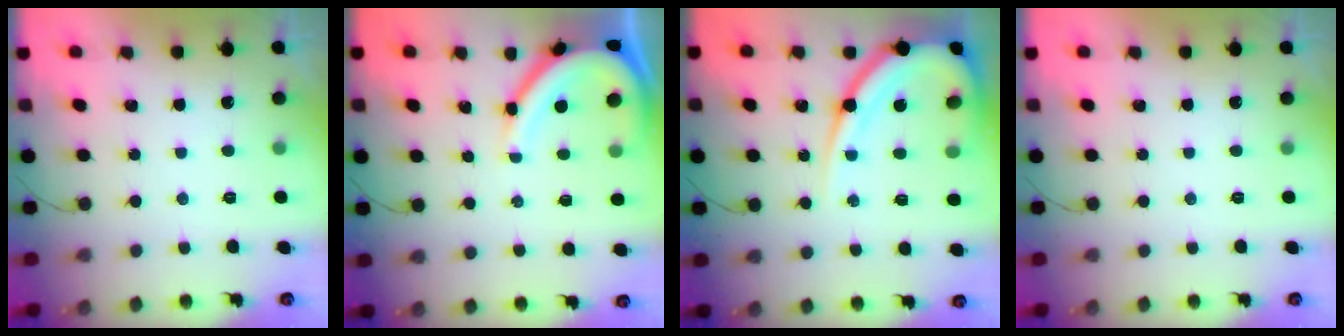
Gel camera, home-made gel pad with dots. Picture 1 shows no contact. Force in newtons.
{"total": 11.1, "press": 11.0, "slide": 1.0}
{"total": 15.9, "press": 15.8, "slide": 1.6}
{"total": 0.0}